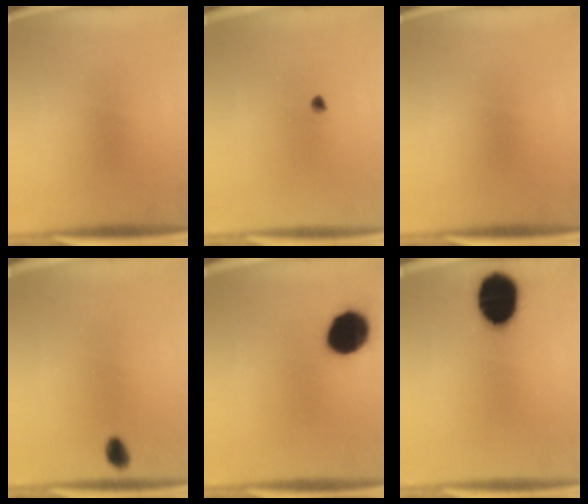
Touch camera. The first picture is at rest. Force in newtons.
{"total": 1.1}
{"total": 0.0}
{"total": 2.1}
{"total": 14.0}
{"total": 16.4}